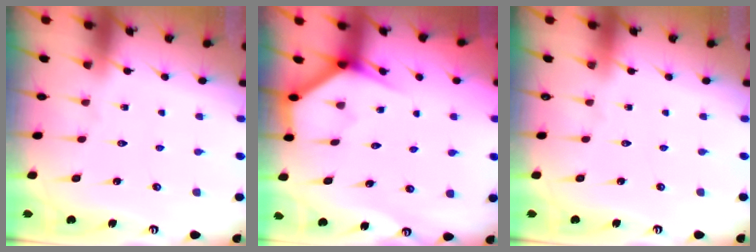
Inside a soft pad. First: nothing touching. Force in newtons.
{"total": 4.0, "press": 3.9, "slide": 0.4}
{"total": 0.0}